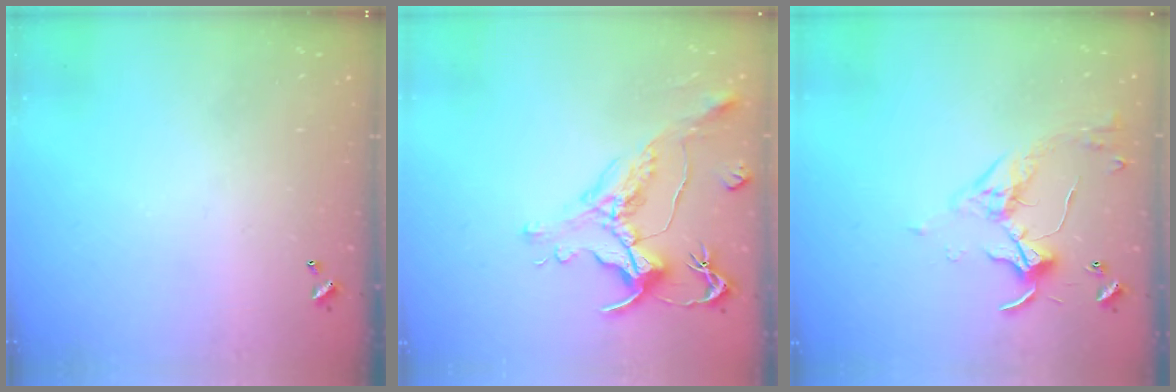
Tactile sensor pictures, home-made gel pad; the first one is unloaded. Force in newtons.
{"total": 1.8, "press": 1.4, "slide": 1.2}
{"total": 3.4, "press": 3.3, "slide": 0.6}